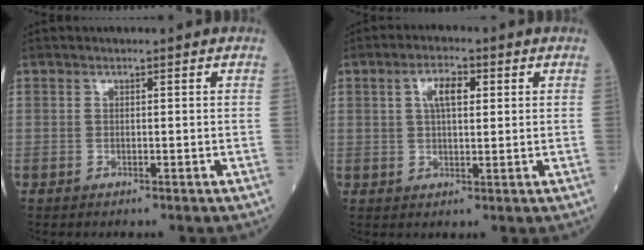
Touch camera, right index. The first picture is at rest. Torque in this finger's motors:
{"motor_torque": [0.04, 0.02, 0.05, 0.05]}